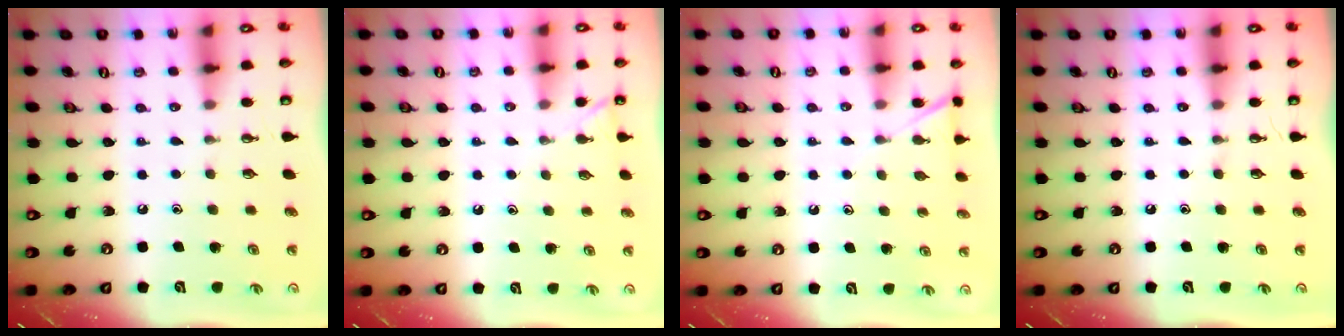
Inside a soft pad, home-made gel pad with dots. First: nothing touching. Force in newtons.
{"total": 2.2, "press": 2.2, "slide": 0.3}
{"total": 4.9, "press": 4.9, "slide": 0.6}
{"total": 0.0}